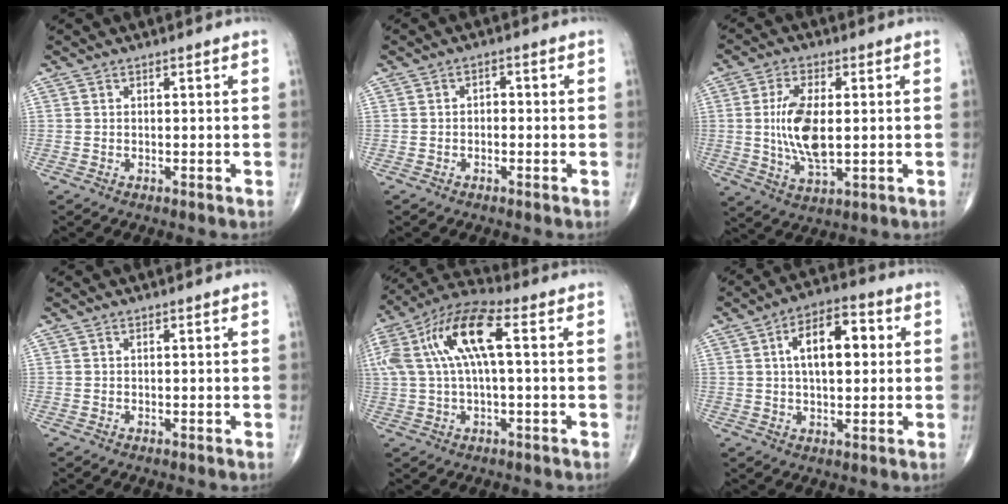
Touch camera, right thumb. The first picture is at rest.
{"total": 1.5, "force": [-0.4, 1.1, 0.9], "torque": [-0.004, 0.008, -0.011]}
{"total": 11.1, "force": [0.4, 5.0, 9.9], "torque": [-0.196, -0.010, 0.012]}
{"total": 0.0}
{"total": 16.9, "force": [3.2, 6.0, 15.4], "torque": [-0.337, 0.044, 0.053]}
{"total": 11.3, "force": [2.1, 5.7, 9.6], "torque": [-0.139, 0.018, 0.028]}